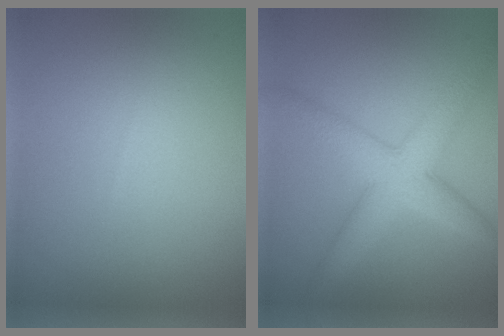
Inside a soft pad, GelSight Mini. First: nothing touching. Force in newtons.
{"total": 4.9, "press": 4.9, "slide": 0.1}